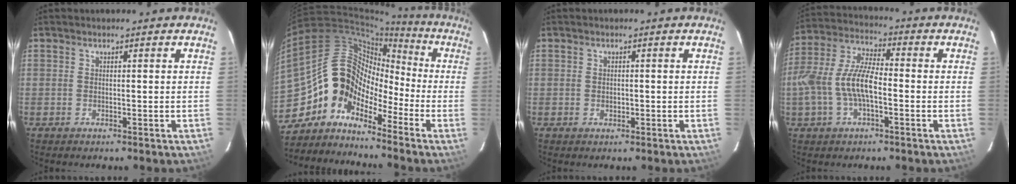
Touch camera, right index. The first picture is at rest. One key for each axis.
{"total": 10.0, "fx": -6.5, "fy": 6.8, "fz": 3.3, "tx": -0.044, "ty": 0.039, "tz": -0.150}
{"total": 1.0, "fx": -0.1, "fy": 0.9, "fz": 0.5, "tx": -0.007, "ty": 0.001, "tz": 0.000}
{"total": 11.6, "fx": -2.6, "fy": 4.8, "fz": 10.3, "tx": -0.220, "ty": 0.009, "tz": -0.049}